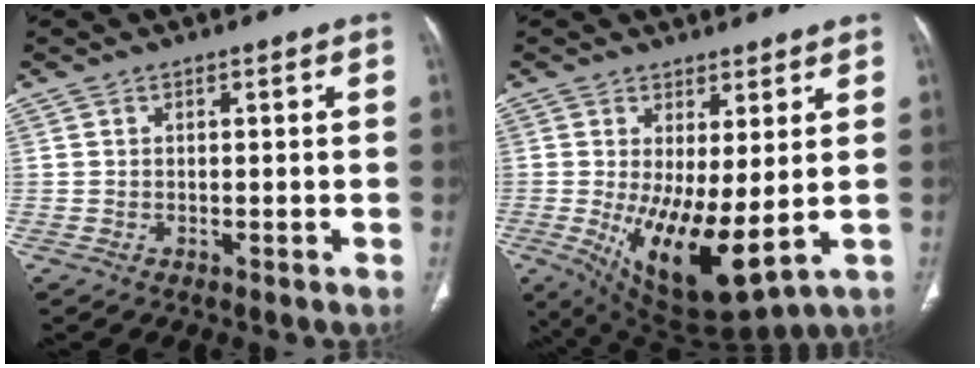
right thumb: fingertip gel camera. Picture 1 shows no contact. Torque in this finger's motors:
{"motor_torque": [3.22, 1.79, 1.29, -0.82, 0.51]}